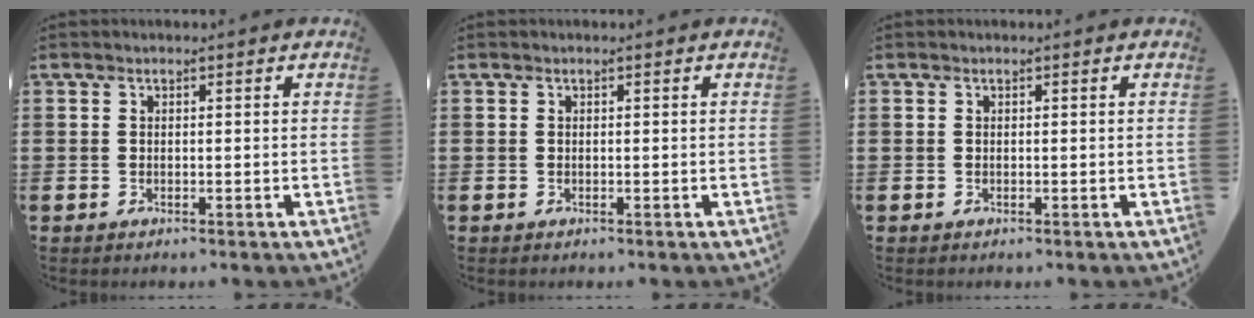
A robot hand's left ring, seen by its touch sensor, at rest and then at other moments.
{"total": 0.0}
{"total": 0.0}